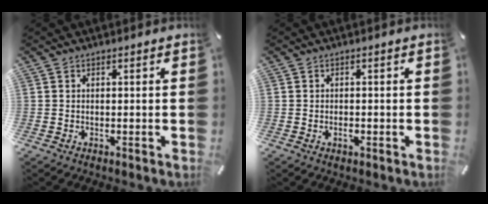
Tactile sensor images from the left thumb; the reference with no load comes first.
{"total": 1.4, "force": [-0.5, 0.8, 1.1], "torque": [-0.021, 0.001, -0.009]}